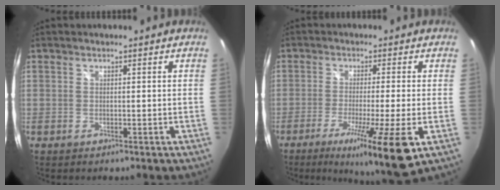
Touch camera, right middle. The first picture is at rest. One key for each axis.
{"total": 12.3, "fx": -4.9, "fy": -0.4, "fz": 11.3, "tx": -0.208, "ty": -0.037, "tz": -0.082}